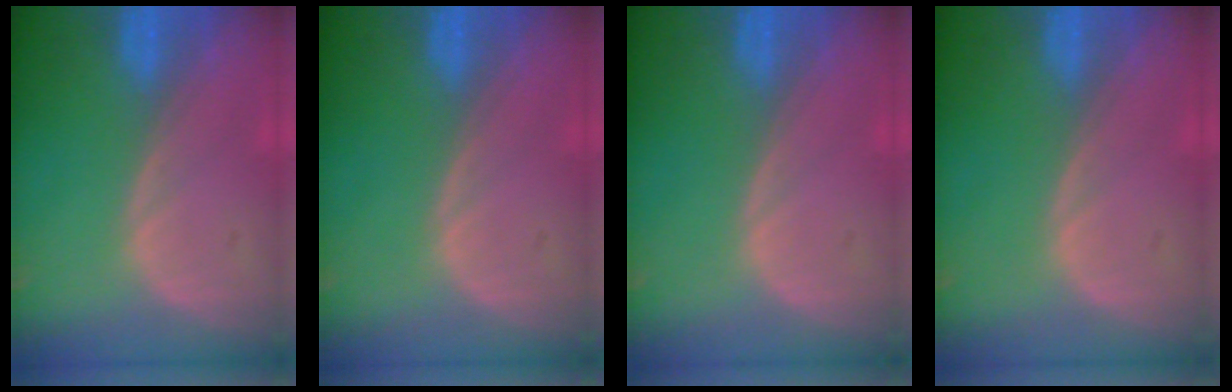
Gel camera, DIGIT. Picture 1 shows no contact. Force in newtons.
{"total": 0.0}
{"total": 0.0}
{"total": 0.0}